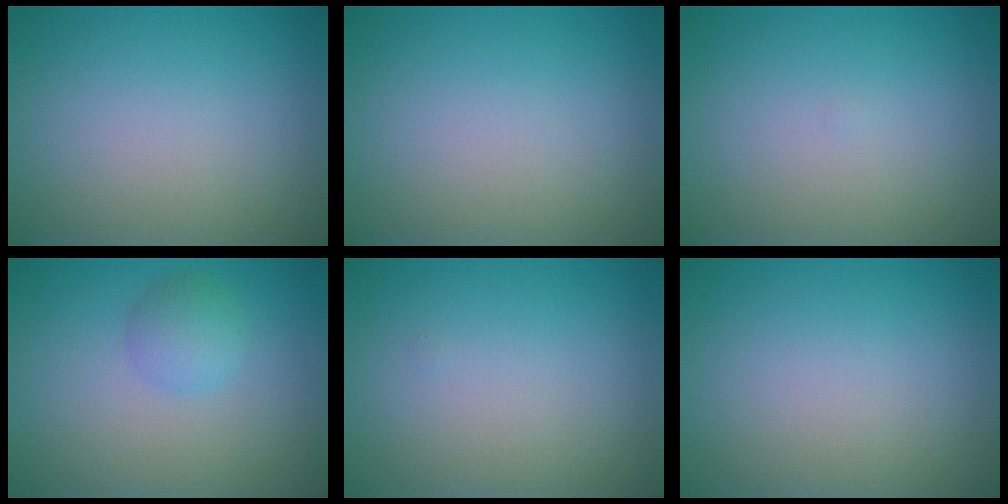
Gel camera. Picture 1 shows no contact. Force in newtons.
{"total": 0.0}
{"total": 0.0}
{"total": 2.1, "press": 2.1, "slide": 0.1}
{"total": 0.0}
{"total": 0.0}